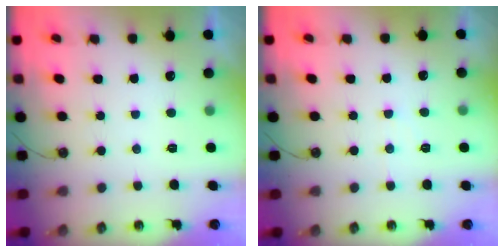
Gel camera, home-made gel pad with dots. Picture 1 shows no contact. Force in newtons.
{"total": 4.5, "press": 4.4, "slide": 0.6}